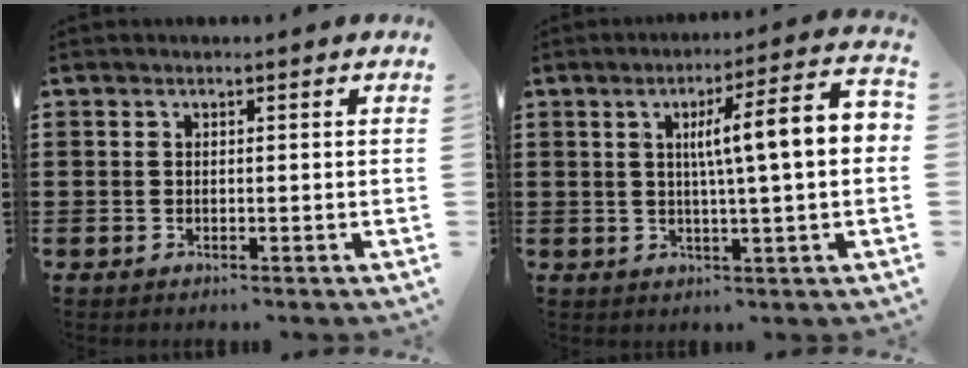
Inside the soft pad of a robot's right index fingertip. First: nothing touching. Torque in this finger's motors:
{"motor_torque": [1.08, -0.55, 0.44, 0.21]}